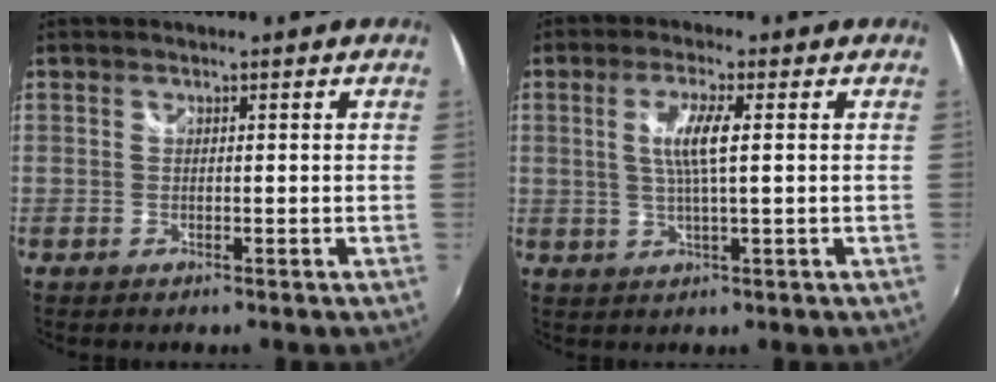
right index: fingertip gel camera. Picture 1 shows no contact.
{"total": 5.5, "force": [0.9, 0.4, 5.5], "torque": [-0.105, -0.003, 0.017]}